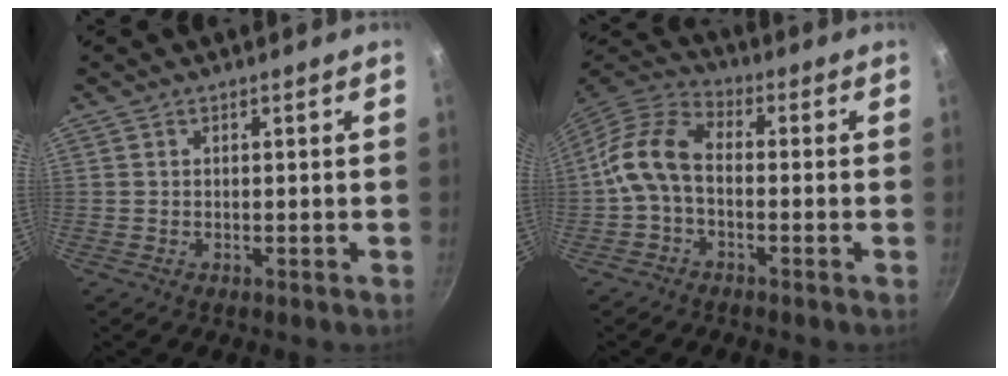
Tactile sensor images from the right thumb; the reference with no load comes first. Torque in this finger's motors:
{"motor_torque": [0.11, 0.28, 0.98, -0.37, 0.25]}